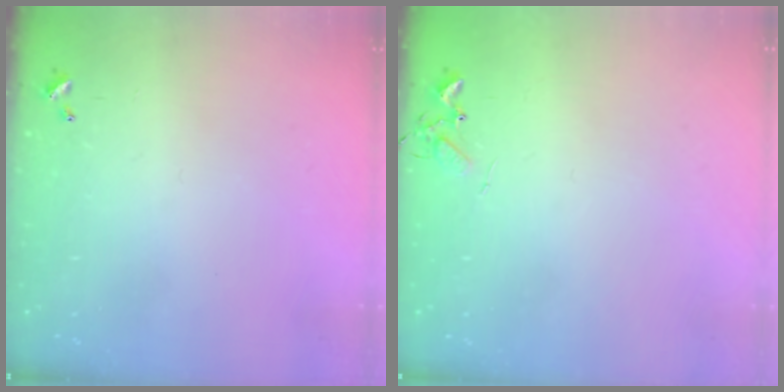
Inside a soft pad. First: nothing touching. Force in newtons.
{"total": 5.9, "press": 5.9, "slide": 0.3}